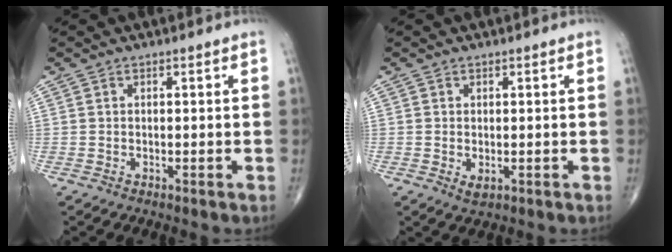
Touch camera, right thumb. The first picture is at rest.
{"total": 1.8, "force": [-0.3, 1.0, 1.4], "torque": [-0.025, -0.004, -0.001]}